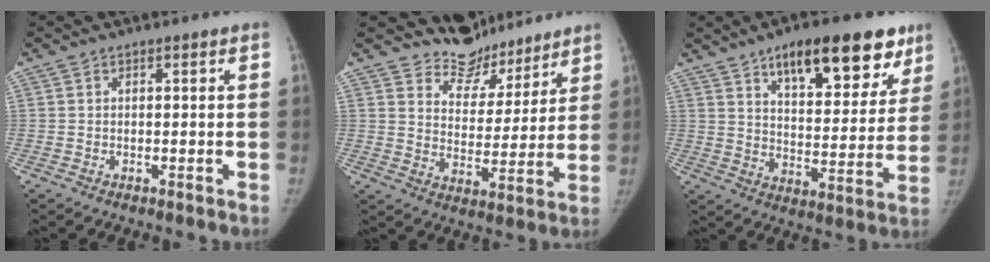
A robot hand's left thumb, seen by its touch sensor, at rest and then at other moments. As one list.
[{"total": 9.8, "force": [8.9, 4.1, 0.0], "torque": [0.033, -0.078, 0.151]}, {"total": 19.8, "force": [12.0, 8.2, 13.5], "torque": [-0.139, -0.042, 0.178]}]